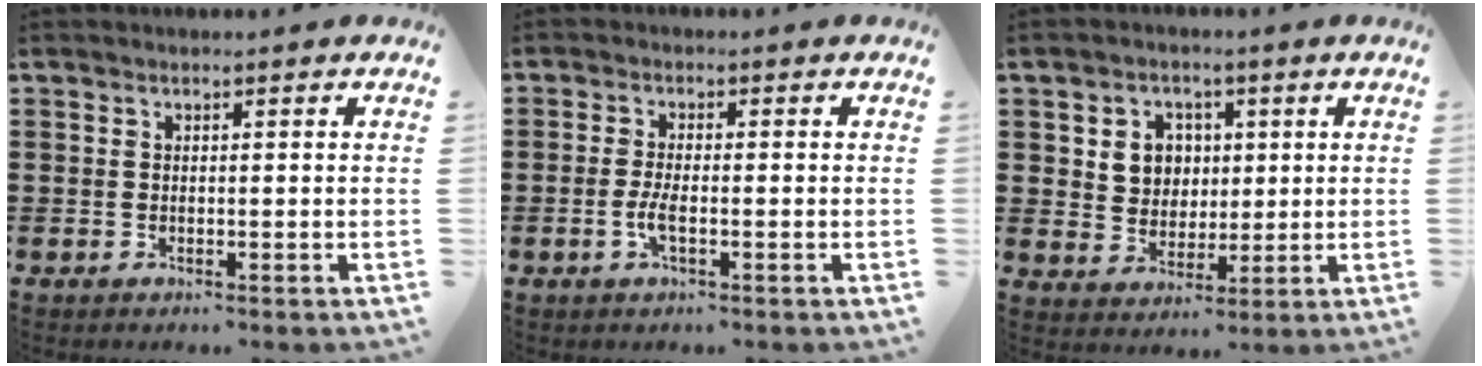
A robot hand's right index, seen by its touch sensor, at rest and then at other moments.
{"total": 2.8, "force": [-1.0, 0.6, 2.6], "torque": [-0.059, -0.006, -0.022]}
{"total": 5.4, "force": [1.3, 5.0, 1.8], "torque": [-0.050, 0.013, 0.020]}